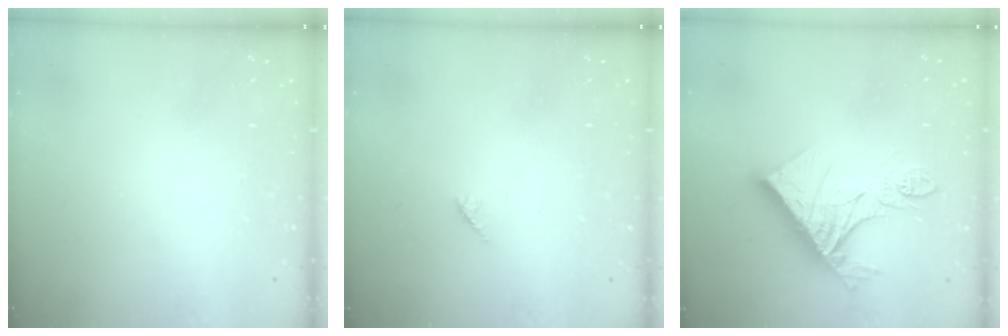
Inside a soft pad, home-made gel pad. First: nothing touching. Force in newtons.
{"total": 4.2, "press": 4.1, "slide": 0.7}
{"total": 18.3, "press": 18.2, "slide": 1.8}